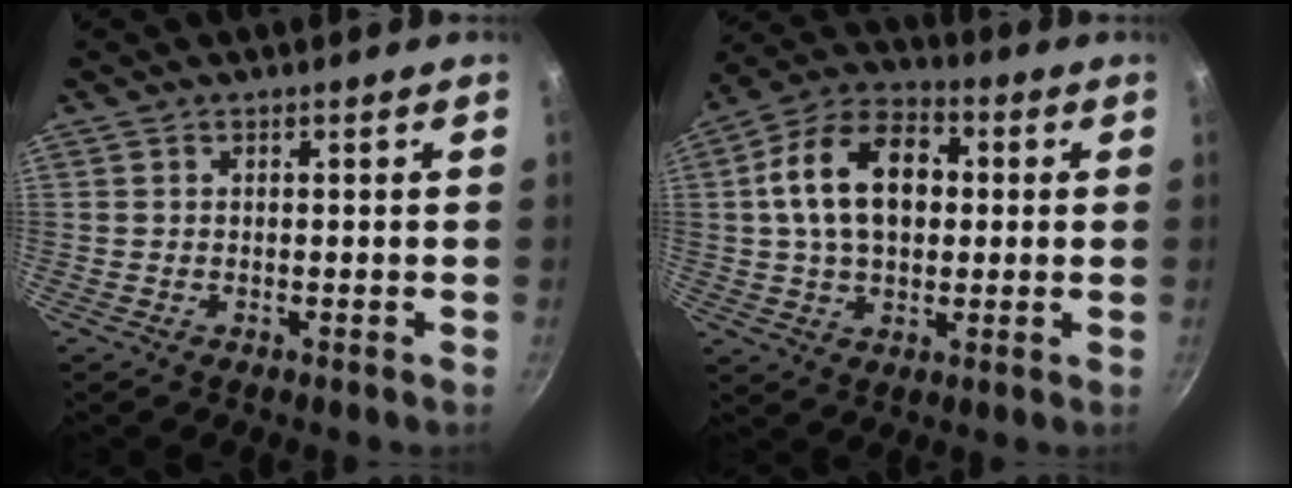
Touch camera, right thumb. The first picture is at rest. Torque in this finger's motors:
{"motor_torque": [-0.15, 0.84, 0.80, -0.53, 0.29]}